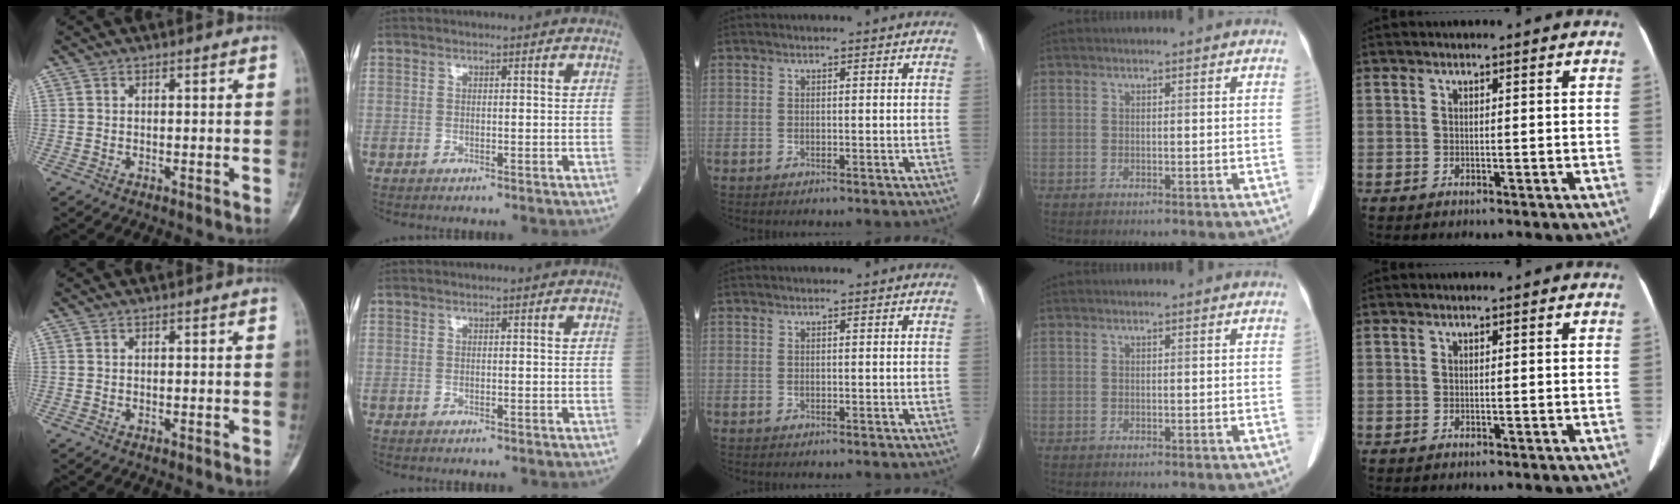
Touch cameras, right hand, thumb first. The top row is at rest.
{}